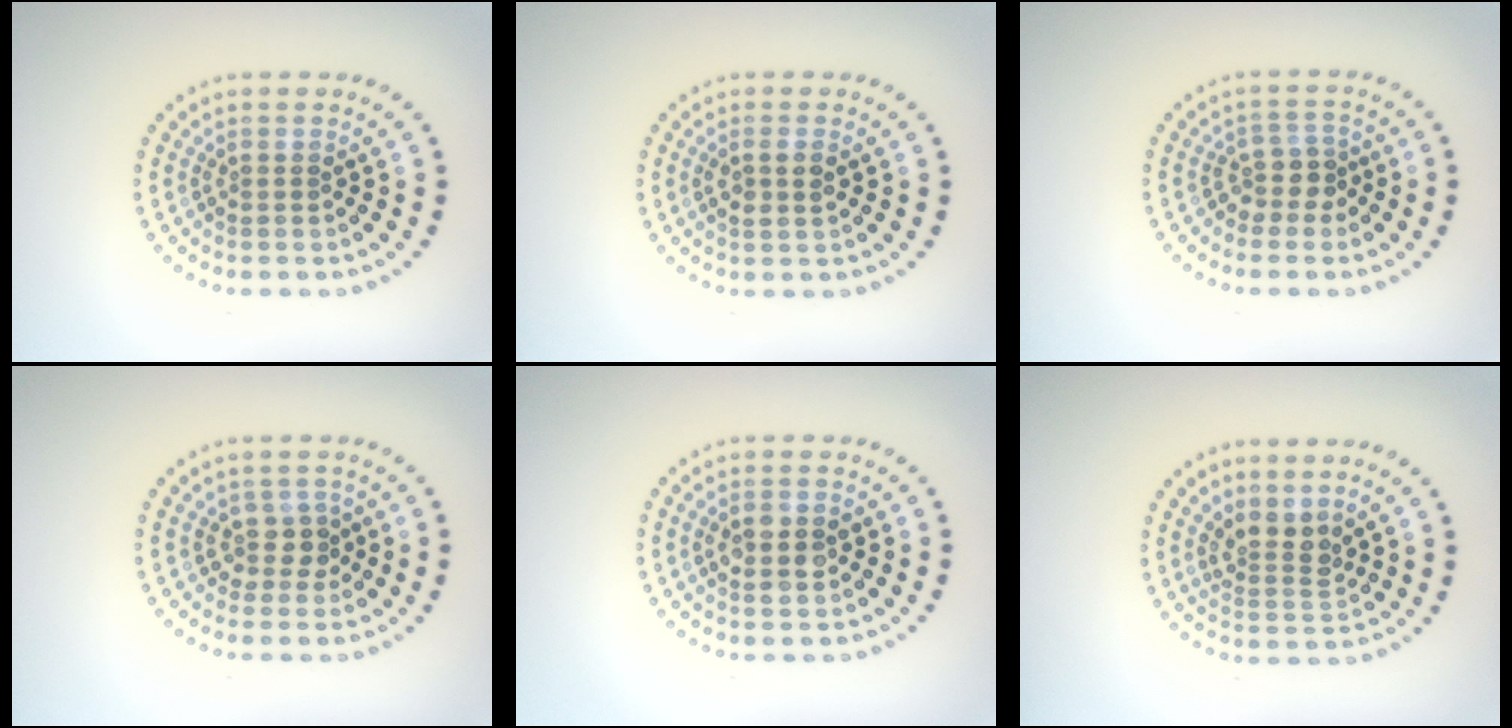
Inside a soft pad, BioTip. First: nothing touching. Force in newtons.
{"total": 1.6, "press": 1.6, "slide": 0.4}
{"total": 2.2, "press": 1.7, "slide": 1.4}
{"total": 2.2, "press": 1.7, "slide": 1.3}
{"total": 2.4, "press": 2.4, "slide": 0.2}
{"total": 2.7, "press": 2.0, "slide": 1.8}